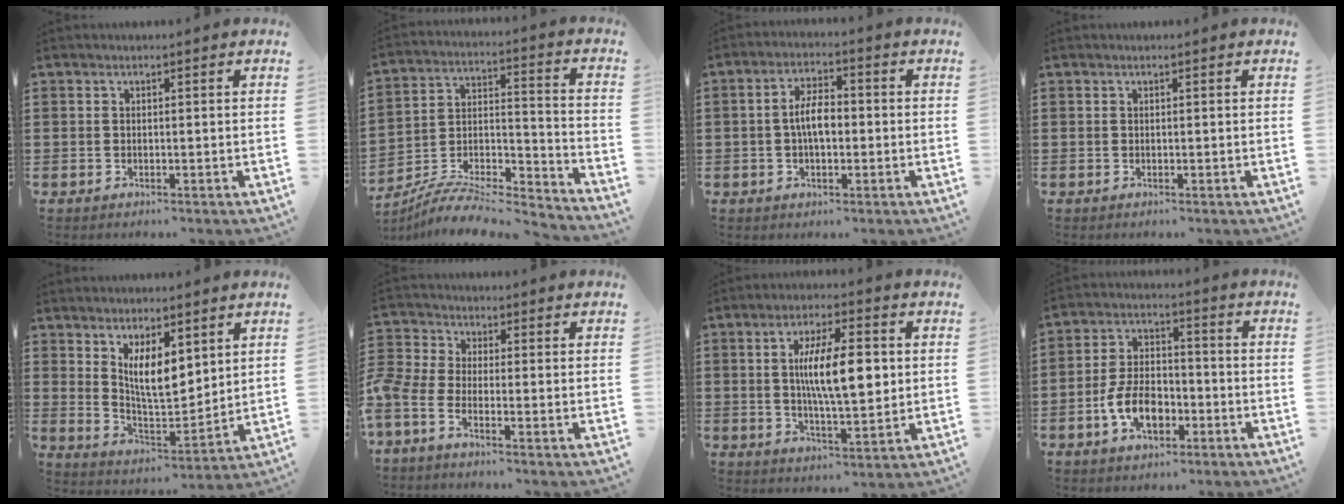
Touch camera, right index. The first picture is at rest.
{"total": 7.8, "force": [-7.2, 1.7, 2.5], "torque": [-0.039, 0.008, -0.142]}
{"total": 5.3, "force": [-0.5, 2.2, 4.8], "torque": [-0.094, 0.002, -0.011]}
{"total": 0.0}
{"total": 7.5, "force": [4.2, 2.7, 5.6], "torque": [-0.113, -0.019, 0.075]}
{"total": 3.1, "force": [-2.3, 0.5, 2.0], "torque": [-0.068, -0.012, -0.054]}
{"total": 10.6, "force": [1.3, 3.2, 10.0], "torque": [-0.187, 0.003, 0.019]}
{"total": 8.1, "force": [-3.1, 4.6, 5.9], "torque": [-0.137, 0.002, -0.061]}